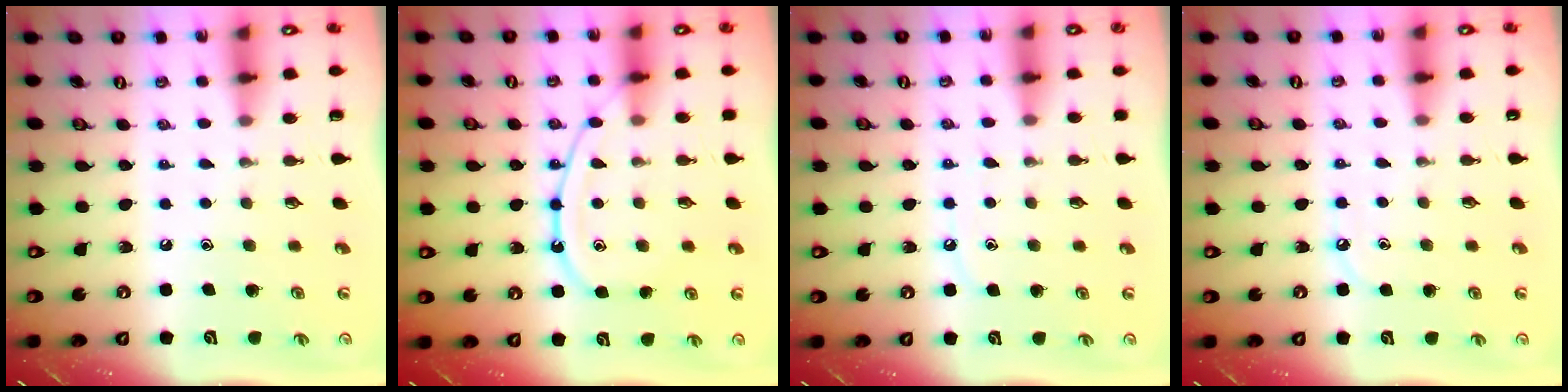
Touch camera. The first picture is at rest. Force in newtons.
{"total": 11.6, "press": 11.6, "slide": 1.2}
{"total": 6.6, "press": 6.5, "slide": 0.9}
{"total": 3.6, "press": 3.5, "slide": 0.5}